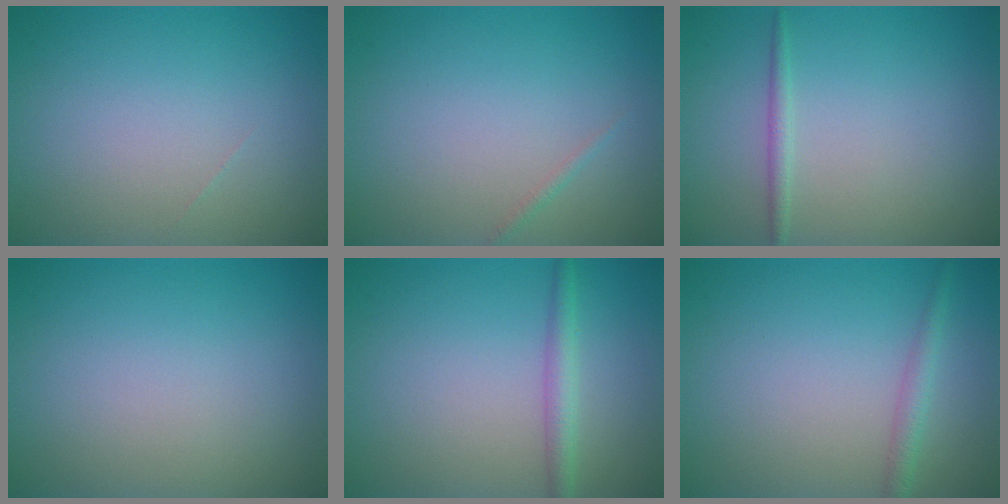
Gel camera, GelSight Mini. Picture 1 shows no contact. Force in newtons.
{"total": 0.6, "press": 0.6, "slide": 0.0}
{"total": 1.1, "press": 1.1, "slide": 0.1}
{"total": 0.0}
{"total": 2.2, "press": 2.2, "slide": 0.1}
{"total": 1.7, "press": 1.7, "slide": 0.1}